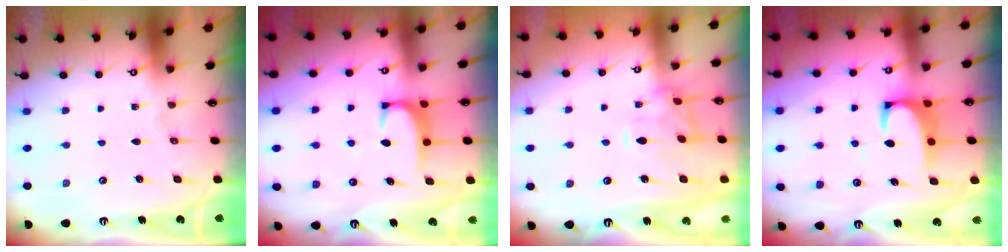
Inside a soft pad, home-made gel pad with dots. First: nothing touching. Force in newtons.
{"total": 1.7, "press": 1.6, "slide": 0.5}
{"total": 1.3, "press": 1.2, "slide": 0.4}
{"total": 2.4, "press": 2.2, "slide": 0.9}